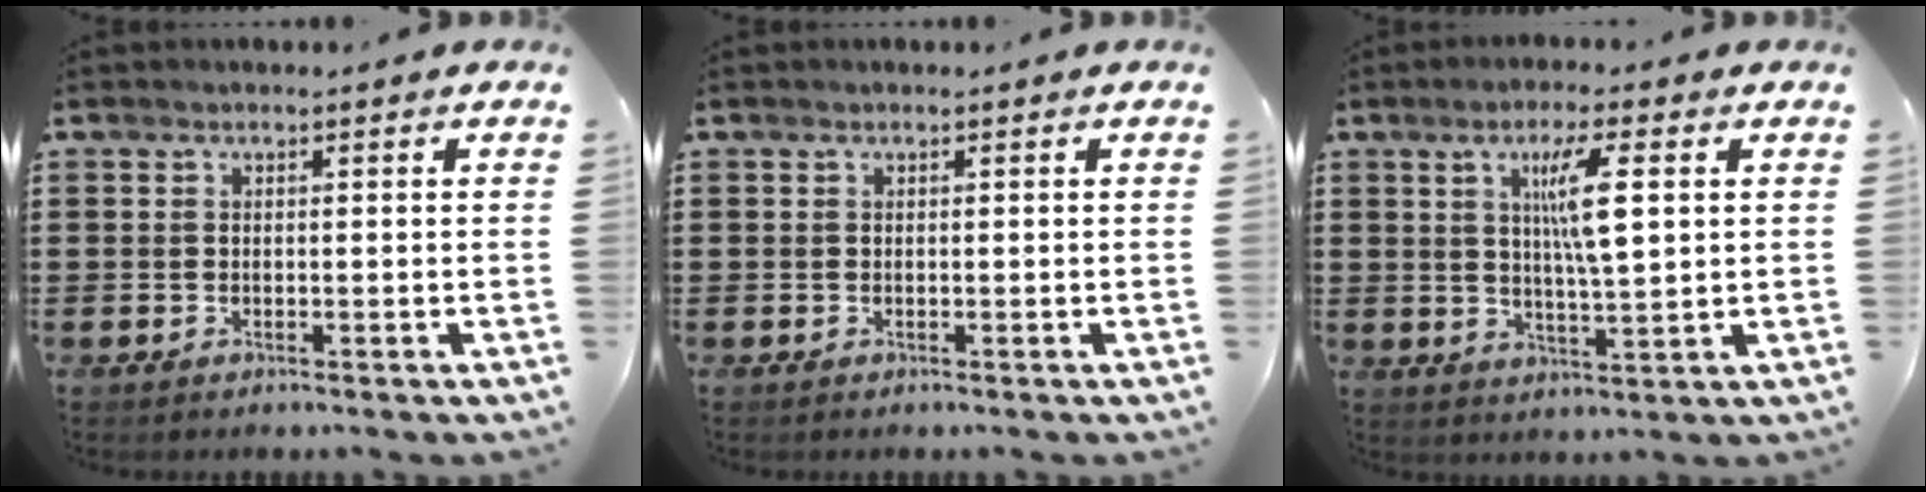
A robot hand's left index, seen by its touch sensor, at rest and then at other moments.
{"total": 0.0}
{"total": 7.5, "force": [2.4, 1.4, 7.0], "torque": [-0.126, 0.001, 0.032]}